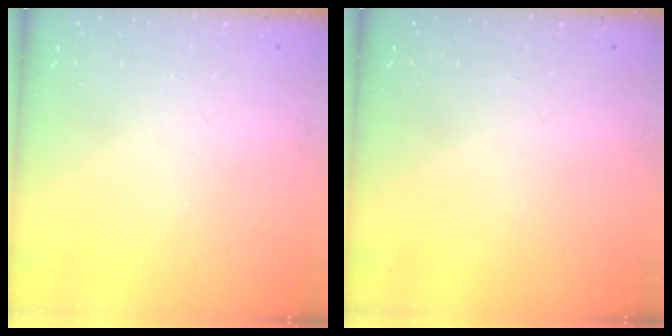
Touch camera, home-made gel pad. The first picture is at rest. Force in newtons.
{"total": 0.0}